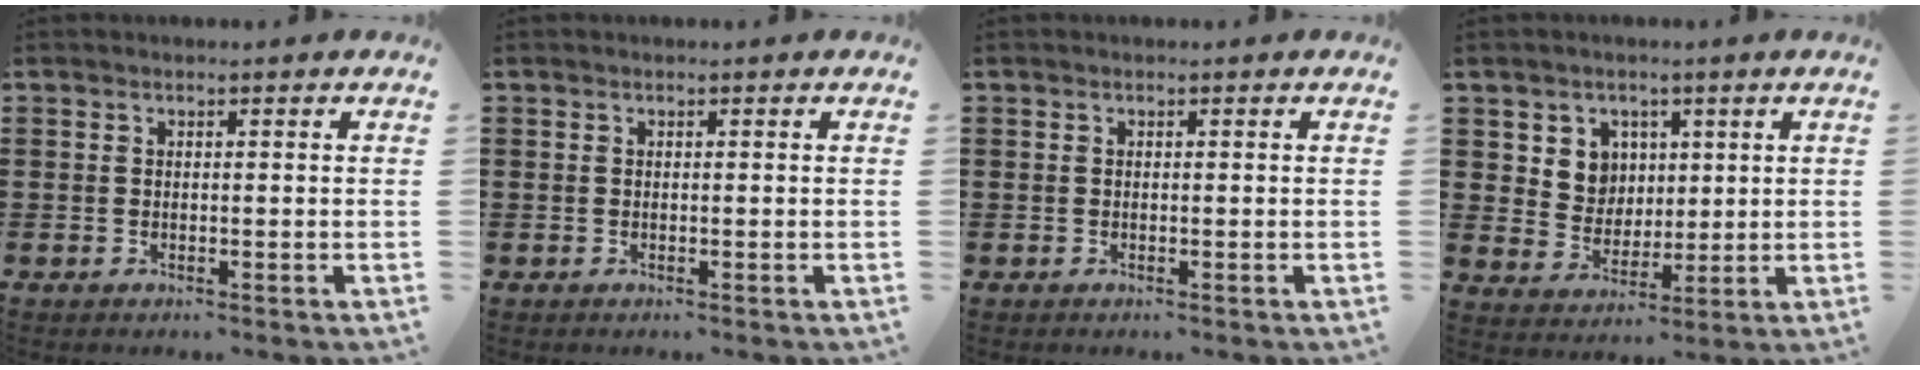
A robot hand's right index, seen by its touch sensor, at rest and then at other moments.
{"total": 0.0}
{"total": 0.0}
{"total": 5.6, "force": [2.2, 5.0, 1.1], "torque": [-0.042, 0.008, 0.039]}